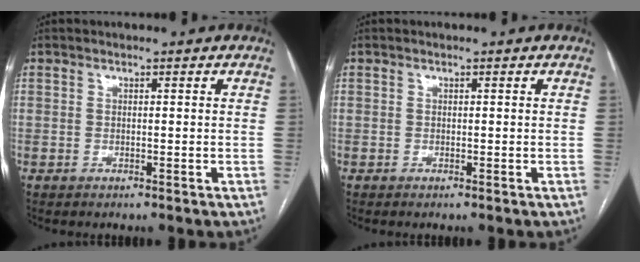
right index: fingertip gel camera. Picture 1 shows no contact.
{"total": 0.0}